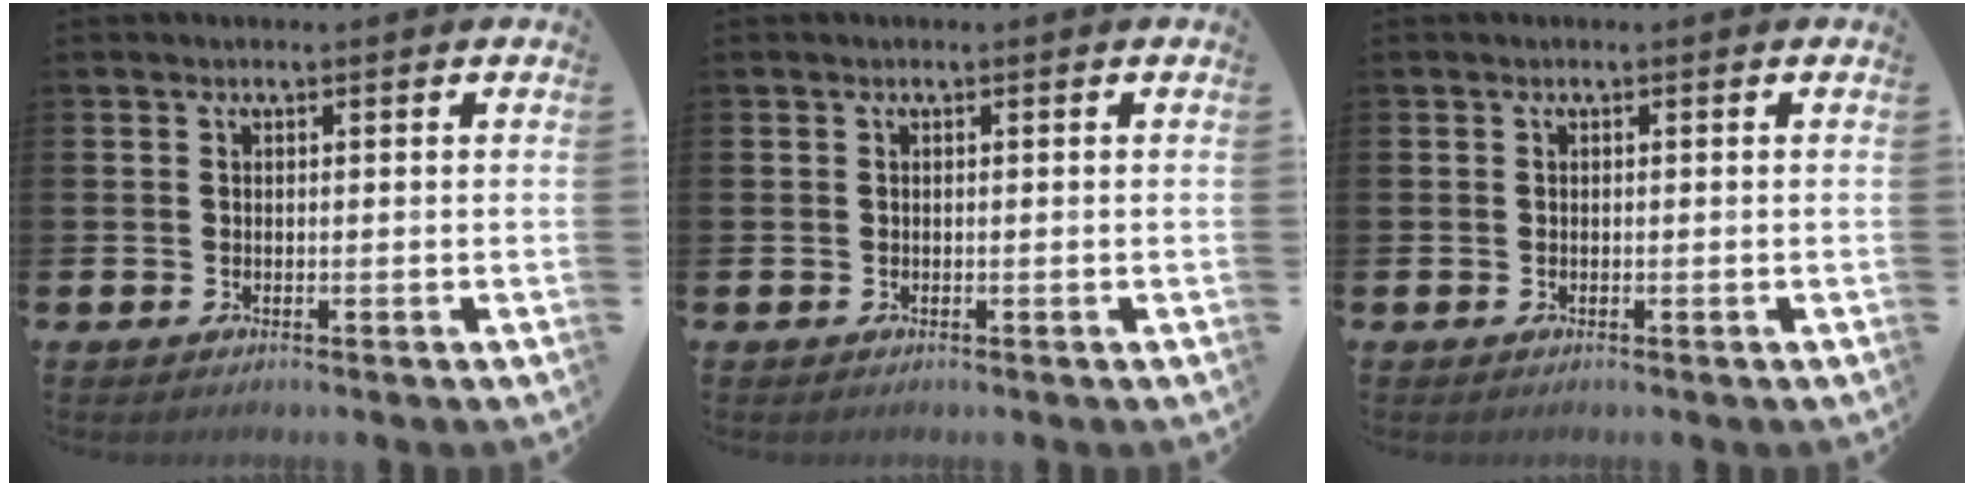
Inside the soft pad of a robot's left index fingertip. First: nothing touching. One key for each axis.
{"total": 0.0}
{"total": 0.0}